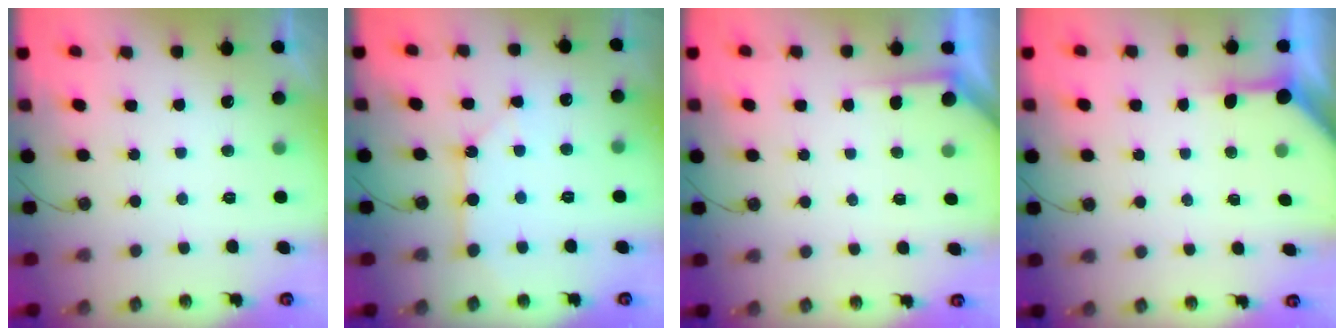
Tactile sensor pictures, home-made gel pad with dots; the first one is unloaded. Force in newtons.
{"total": 3.9, "press": 3.9, "slide": 0.3}
{"total": 2.5, "press": 2.4, "slide": 0.4}
{"total": 5.0, "press": 5.0, "slide": 0.5}